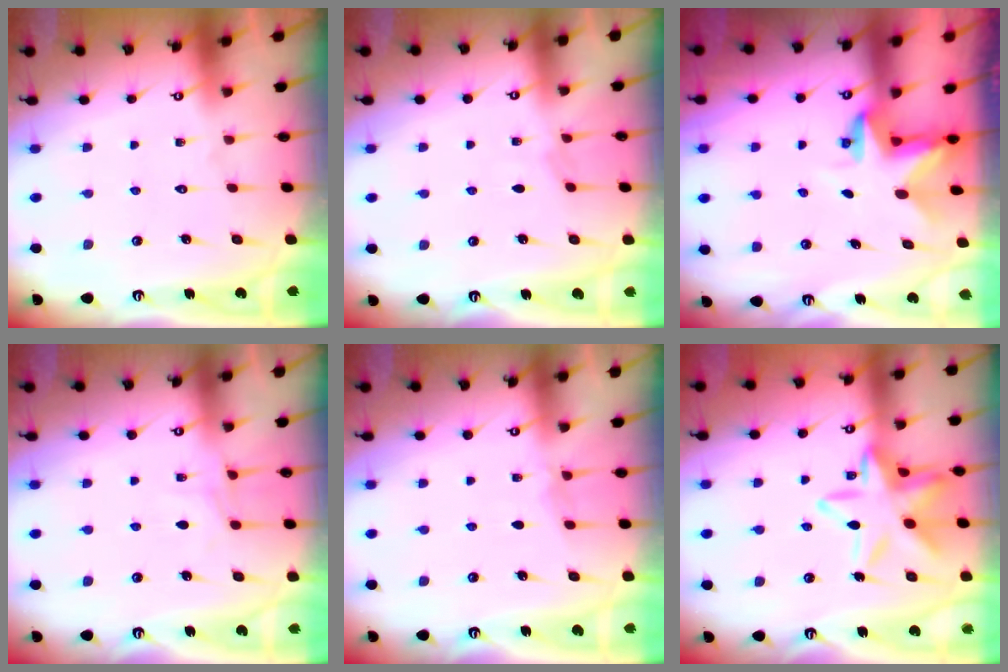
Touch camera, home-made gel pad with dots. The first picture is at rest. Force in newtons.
{"total": 2.3, "press": 2.3, "slide": 0.5}
{"total": 2.8, "press": 2.8, "slide": 0.2}
{"total": 6.5, "press": 6.5, "slide": 0.4}
{"total": 2.4, "press": 2.4, "slide": 0.3}
{"total": 17.0, "press": 16.9, "slide": 1.2}